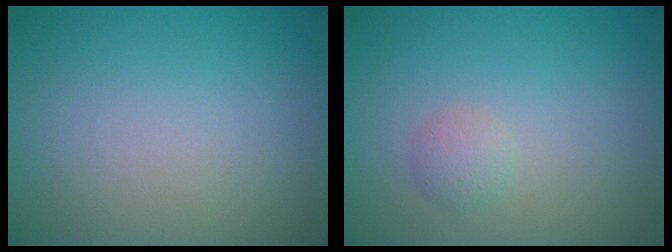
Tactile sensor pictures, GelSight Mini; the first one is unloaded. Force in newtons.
{"total": 1.4, "press": 1.4, "slide": 0.1}